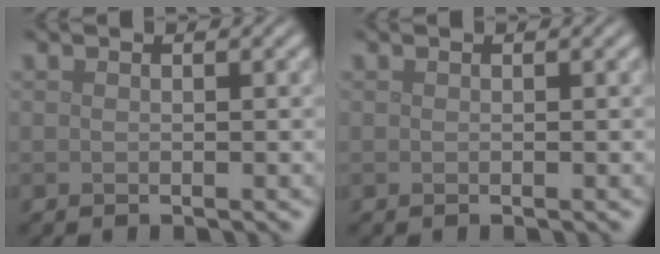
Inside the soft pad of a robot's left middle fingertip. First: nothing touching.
{"total": 0.0}